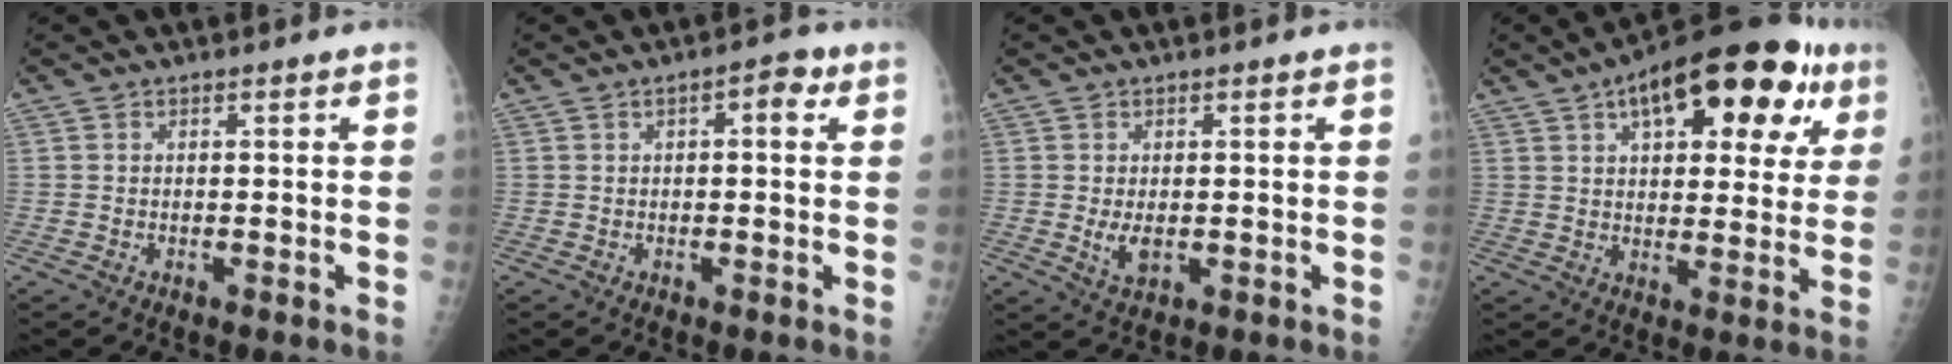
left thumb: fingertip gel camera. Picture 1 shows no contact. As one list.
[{"total": 3.8, "force": [1.4, 1.8, 3.1], "torque": [-0.030, 0.005, 0.012]}, {"total": 3.4, "force": [-0.3, 2.1, 2.7], "torque": [-0.047, -0.008, 0.001]}, {"total": 23.4, "force": [10.8, 10.9, 17.7], "torque": [-0.222, 0.010, 0.150]}]